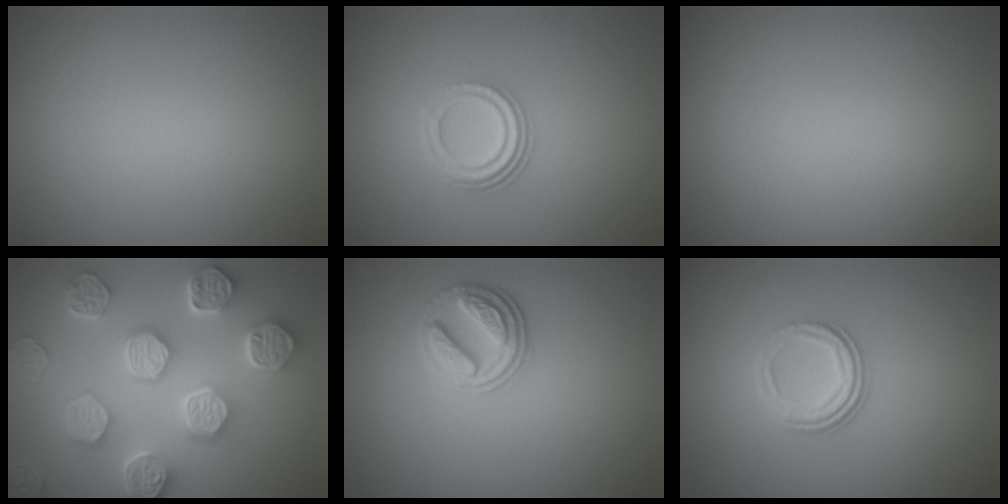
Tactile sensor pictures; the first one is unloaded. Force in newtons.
{"total": 3.1, "press": 2.3, "slide": 2.2}
{"total": 0.0}
{"total": 7.8, "press": 6.7, "slide": 3.9}
{"total": 2.9, "press": 2.8, "slide": 0.8}
{"total": 3.3, "press": 2.4, "slide": 2.3}